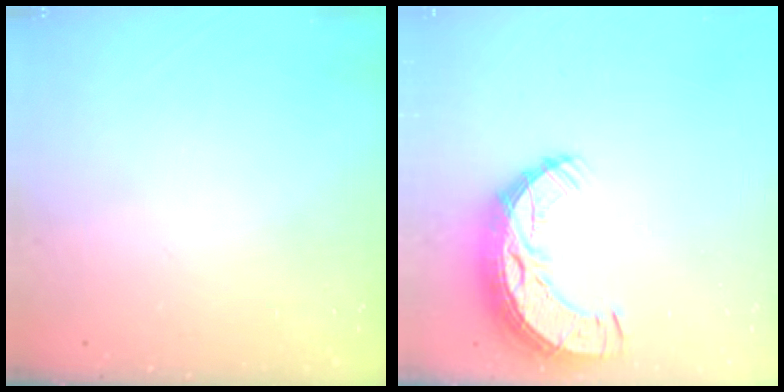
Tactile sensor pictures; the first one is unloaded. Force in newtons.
{"total": 11.1, "press": 11.0, "slide": 0.8}